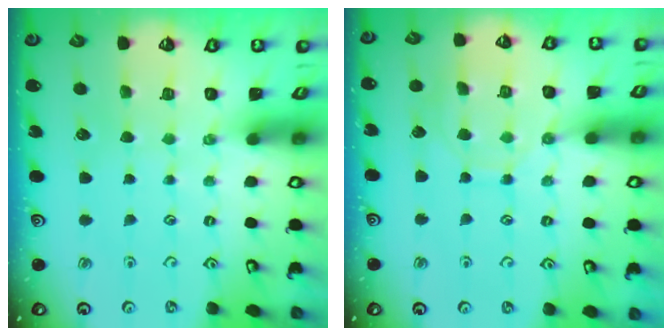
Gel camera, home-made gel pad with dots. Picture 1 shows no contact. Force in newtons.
{"total": 9.4, "press": 9.4, "slide": 0.7}